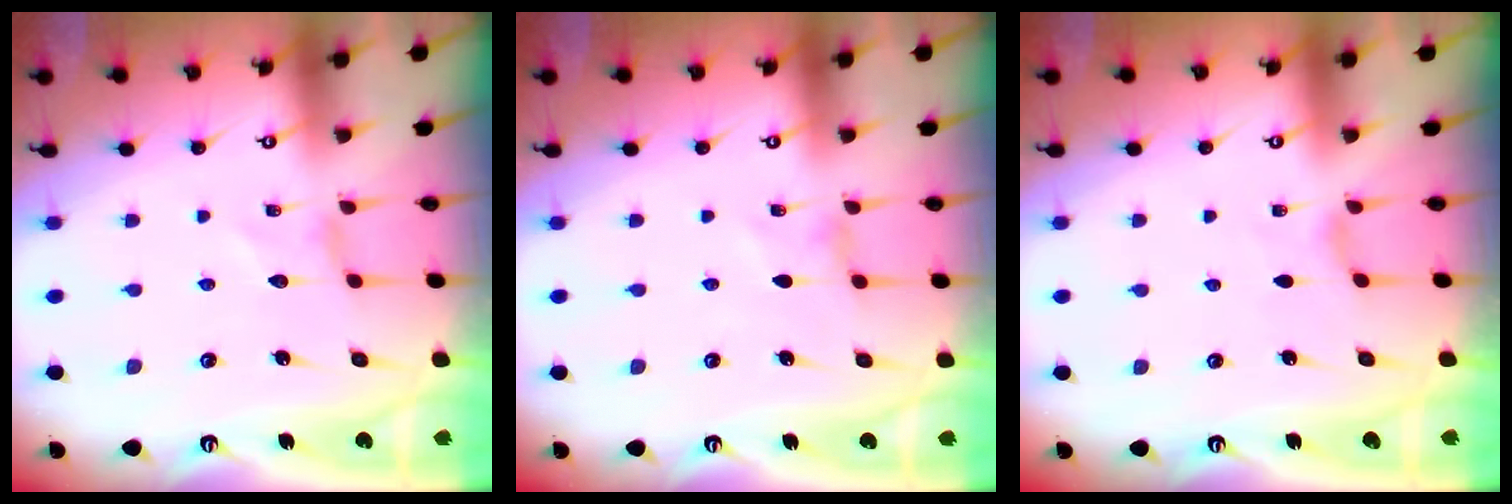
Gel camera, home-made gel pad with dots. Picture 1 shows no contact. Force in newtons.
{"total": 0.0}
{"total": 1.4, "press": 1.3, "slide": 0.4}